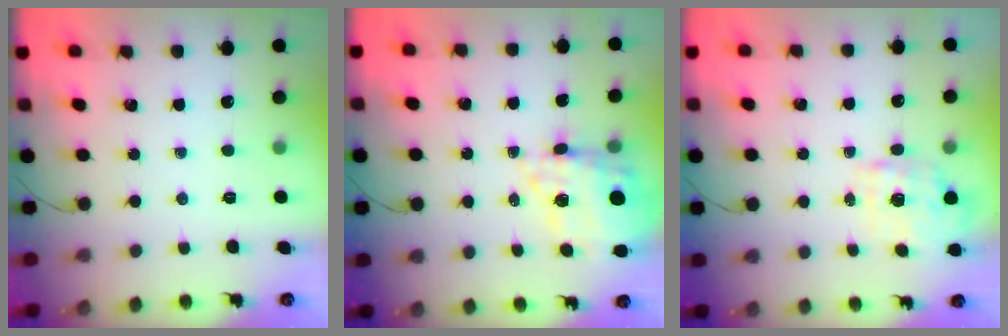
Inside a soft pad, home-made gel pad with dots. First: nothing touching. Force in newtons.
{"total": 10.7, "press": 10.2, "slide": 3.4}
{"total": 1.9, "press": 1.8, "slide": 0.6}